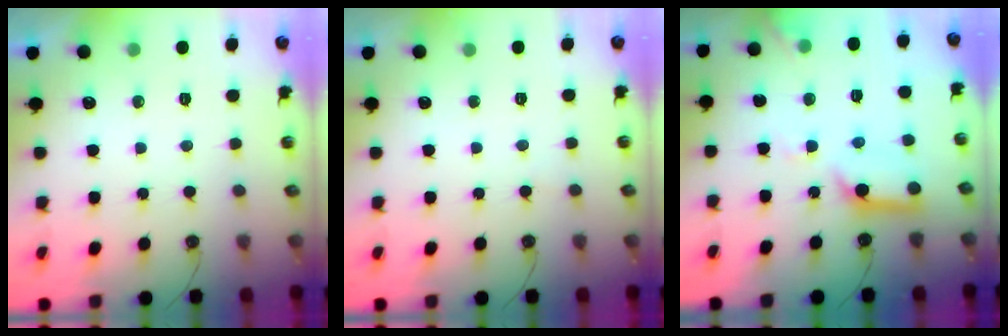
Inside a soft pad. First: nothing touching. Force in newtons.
{"total": 2.5, "press": 2.5, "slide": 0.3}
{"total": 13.3, "press": 13.2, "slide": 1.5}